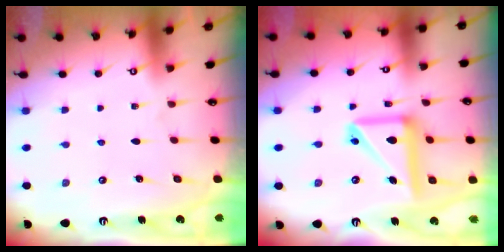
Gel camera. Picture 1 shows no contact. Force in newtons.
{"total": 14.1, "press": 14.0, "slide": 1.7}